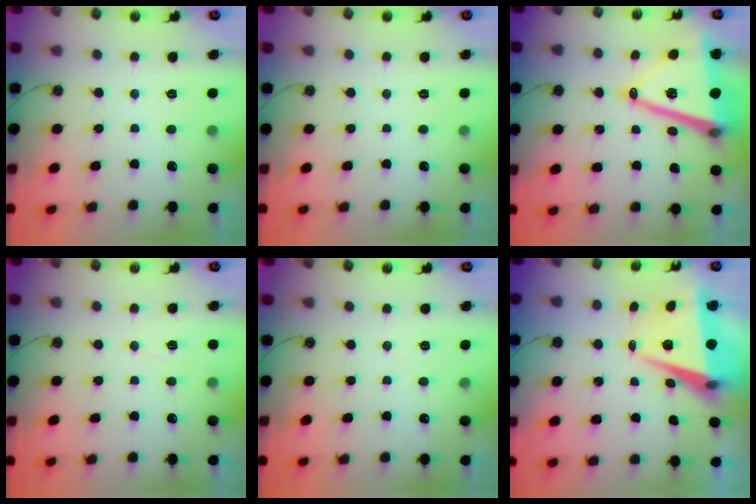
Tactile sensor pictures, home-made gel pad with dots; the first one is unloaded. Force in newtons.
{"total": 0.0}
{"total": 18.0, "press": 17.6, "slide": 3.7}
{"total": 5.0, "press": 4.9, "slide": 0.9}
{"total": 5.3, "press": 3.1, "slide": 4.3}
{"total": 7.5, "press": 6.2, "slide": 4.2}